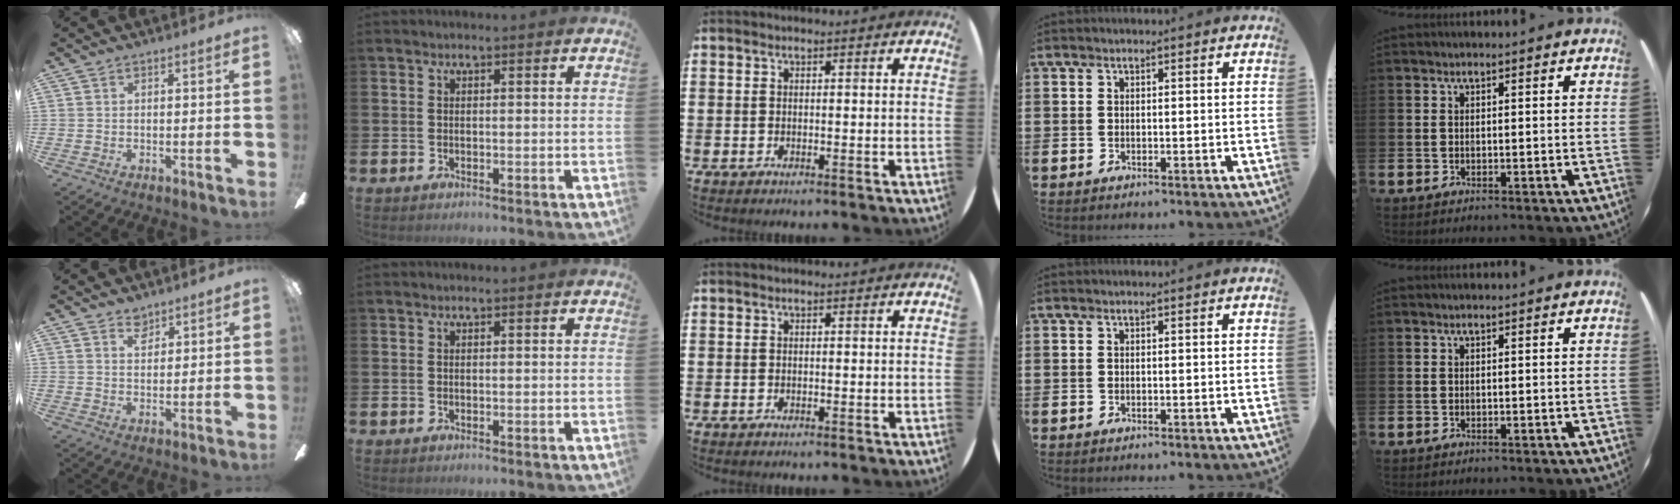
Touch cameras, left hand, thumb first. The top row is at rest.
{"thumb": {"total": 3.8, "force": [3.0, 2.1, 1.0], "torque": [-0.011, -0.012, 0.054]}}